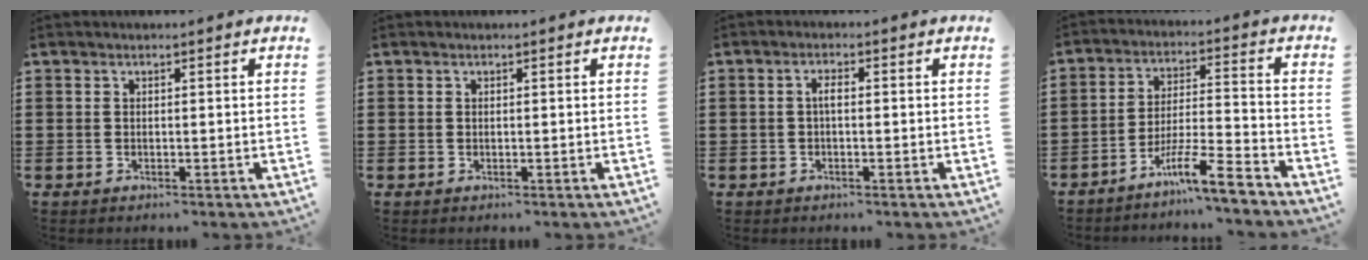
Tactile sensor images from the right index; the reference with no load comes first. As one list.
[{"total": 0.0}, {"total": 1.7, "force": [-0.2, 0.4, 1.6], "torque": [-0.031, 0.003, -0.006]}, {"total": 9.2, "force": [-7.1, 0.8, 5.8], "torque": [-0.108, 0.004, -0.137]}]